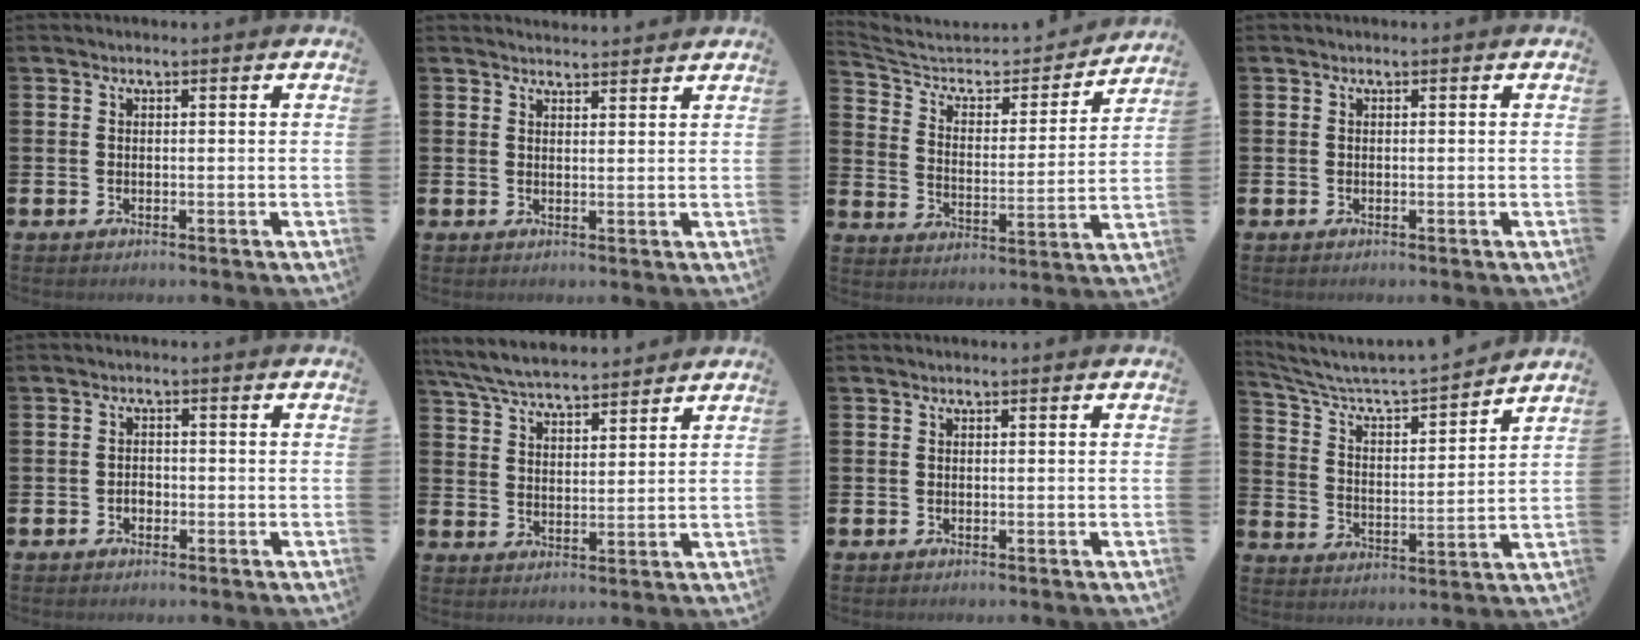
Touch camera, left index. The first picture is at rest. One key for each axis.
{"total": 2.4, "fx": 2.4, "fy": 0.3, "fz": -0.1, "tx": 0.009, "ty": -0.018, "tz": 0.041}
{"total": 6.5, "fx": 5.6, "fy": 2.7, "fz": 1.9, "tx": -0.064, "ty": -0.044, "tz": 0.089}
{"total": 0.0}
{"total": 1.4, "fx": -0.6, "fy": 1.1, "fz": 0.6, "tx": -0.011, "ty": 0.003, "tz": -0.014}
{"total": 6.6, "fx": 6.4, "fy": 0.9, "fz": 1.4, "tx": -0.056, "ty": -0.027, "tz": 0.118}
{"total": 0.0}
{"total": 6.2, "fx": 5.8, "fy": 1.0, "fz": 2.0, "tx": -0.069, "ty": -0.050, "tz": 0.092}